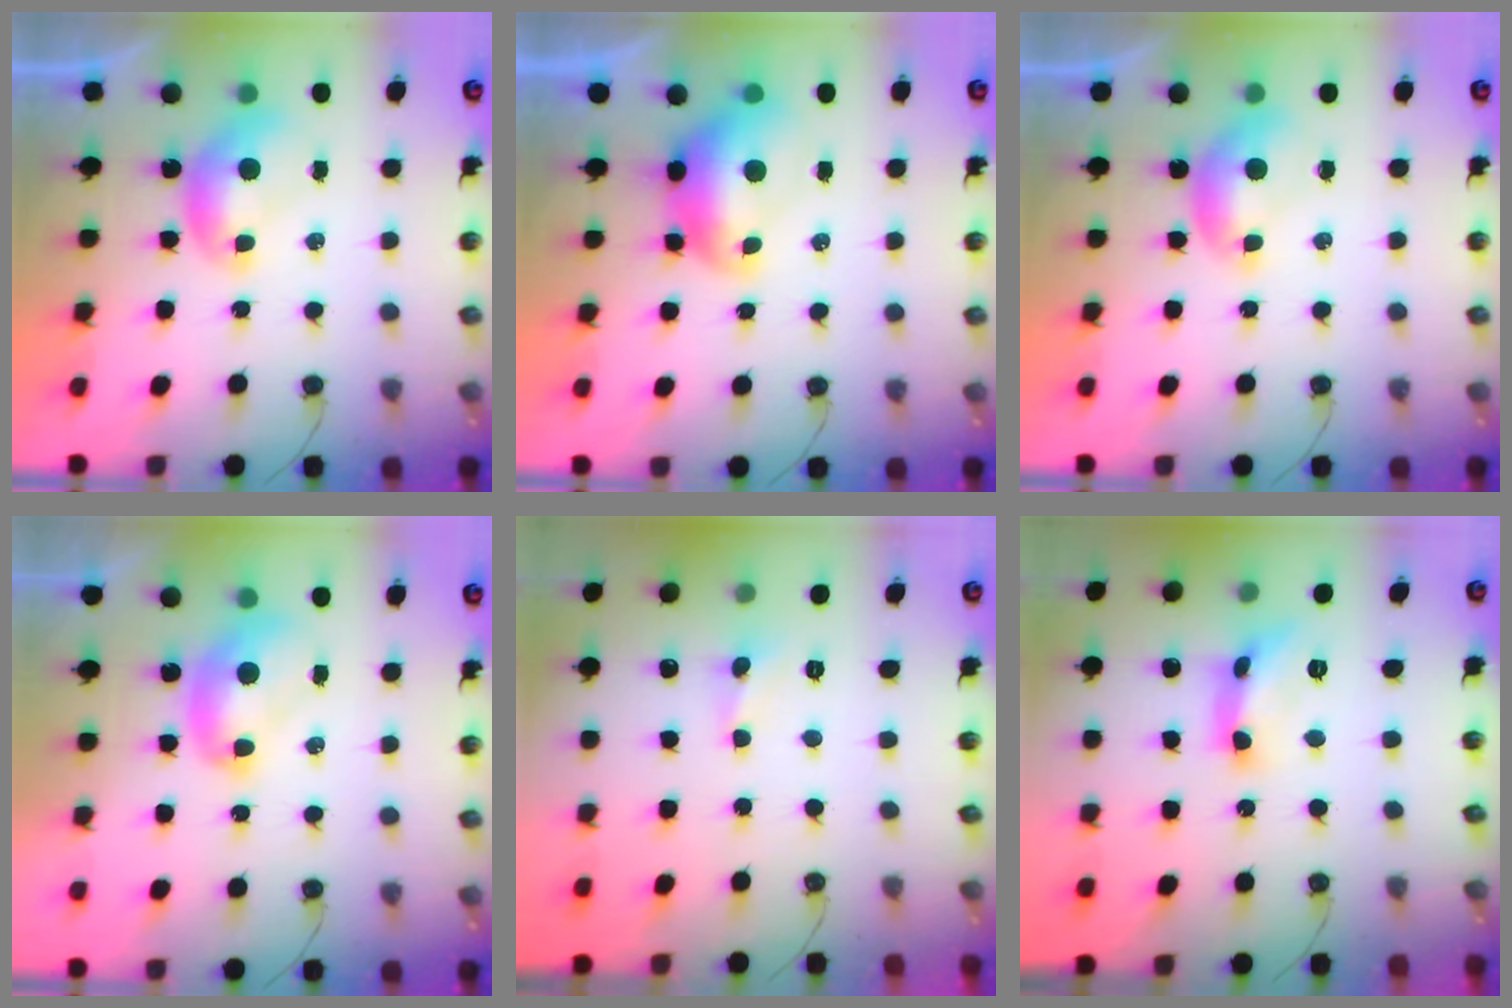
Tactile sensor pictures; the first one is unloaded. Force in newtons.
{"total": 2.6, "press": 2.5, "slide": 0.7}
{"total": 0.7, "press": 0.6, "slide": 0.3}
{"total": 2.4, "press": 2.4, "slide": 0.3}
{"total": 0.9, "press": 0.9, "slide": 0.2}
{"total": 6.9, "press": 6.9, "slide": 0.3}